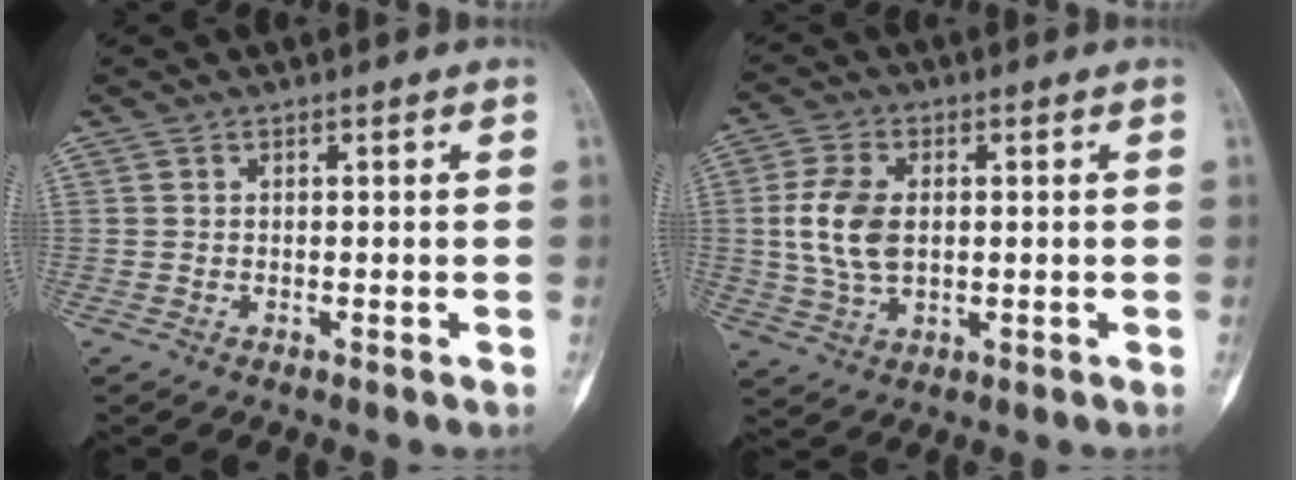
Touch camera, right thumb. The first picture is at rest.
{"total": 9.3, "force": [0.6, 5.8, 7.3], "torque": [-0.150, 0.002, 0.015]}